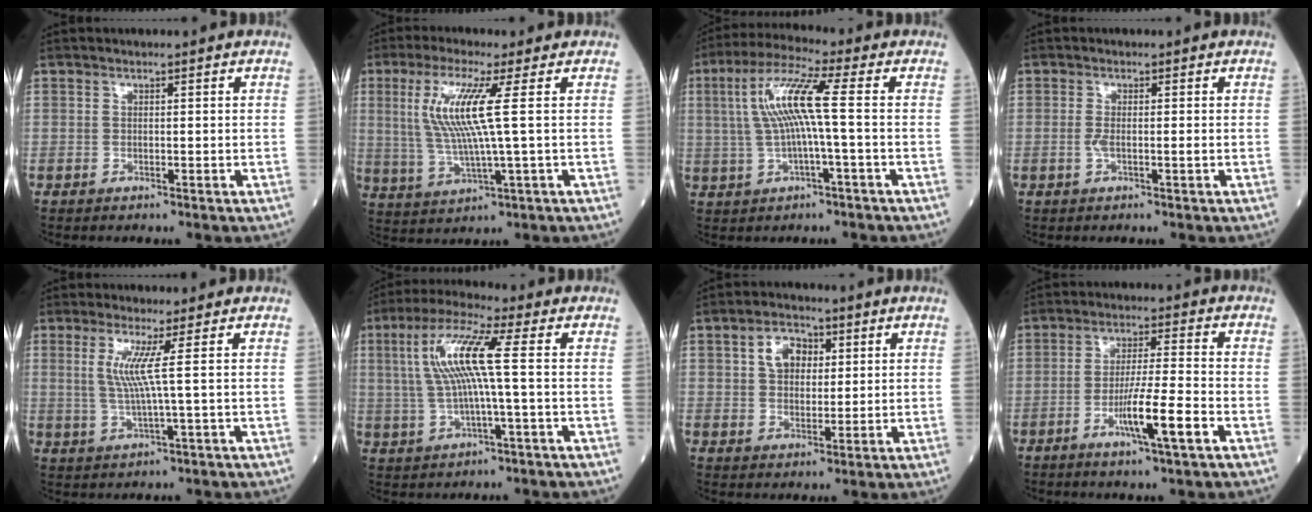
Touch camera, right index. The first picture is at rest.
{"total": 9.5, "force": [2.0, -0.6, 9.3], "torque": [-0.203, -0.003, 0.040]}
{"total": 9.5, "force": [0.8, 0.1, 9.4], "torque": [-0.193, 0.023, 0.013]}
{"total": 1.6, "force": [-0.3, 0.2, 1.6], "torque": [-0.031, -0.001, -0.007]}
{"total": 4.5, "force": [1.0, -1.2, 4.2], "torque": [-0.091, -0.004, 0.024]}
{"total": 10.2, "force": [1.4, 0.2, 10.1], "torque": [-0.212, 0.020, 0.025]}
{"total": 5.6, "force": [1.9, 3.7, 3.8], "torque": [-0.067, 0.015, 0.034]}
{"total": 8.3, "force": [-3.5, -0.3, 7.5], "torque": [-0.136, -0.009, -0.064]}